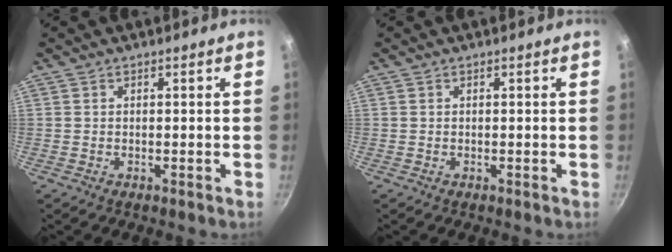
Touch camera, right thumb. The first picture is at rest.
{"total": 0.0}